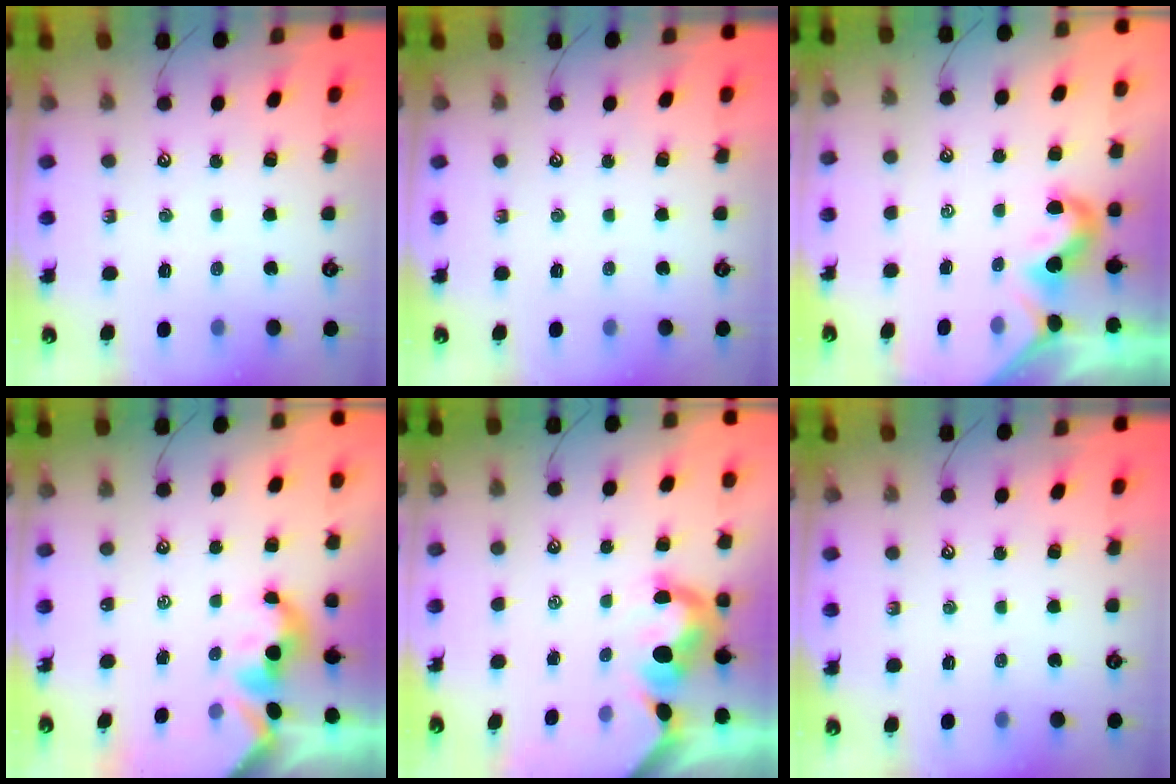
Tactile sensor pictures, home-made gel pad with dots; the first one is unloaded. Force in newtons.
{"total": 0.0}
{"total": 2.0, "press": 1.9, "slide": 0.6}
{"total": 1.6, "press": 1.6, "slide": 0.2}
{"total": 4.4, "press": 4.3, "slide": 1.0}
{"total": 0.0}